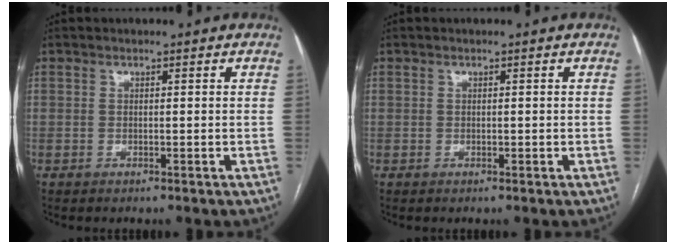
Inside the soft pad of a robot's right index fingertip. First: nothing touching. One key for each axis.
{"total": 0.0}